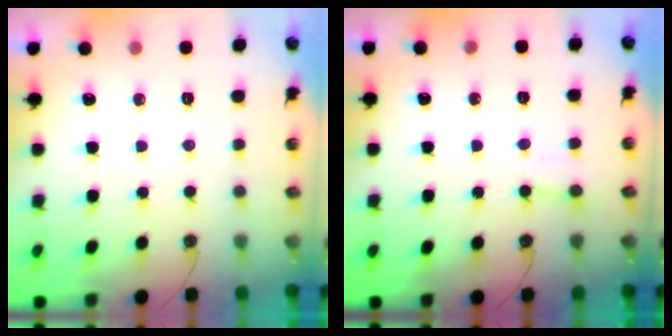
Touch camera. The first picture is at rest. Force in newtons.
{"total": 3.6, "press": 3.6, "slide": 0.4}